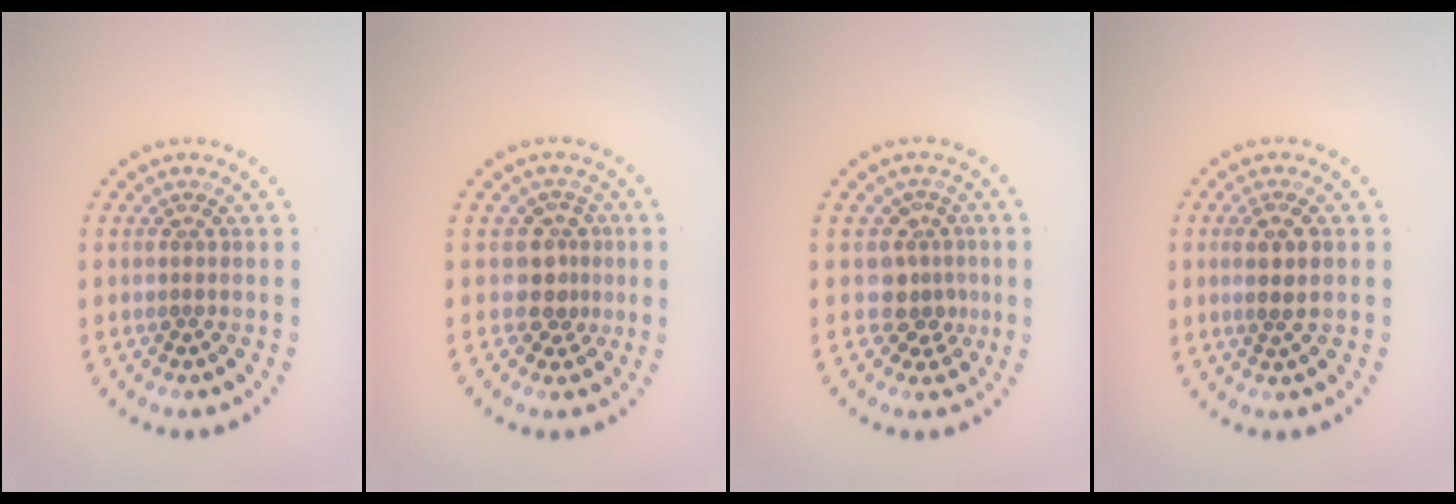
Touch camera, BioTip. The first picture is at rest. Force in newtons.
{"total": 2.6, "press": 2.0, "slide": 1.6}
{"total": 2.8, "press": 2.0, "slide": 2.0}
{"total": 1.7, "press": 1.6, "slide": 0.8}